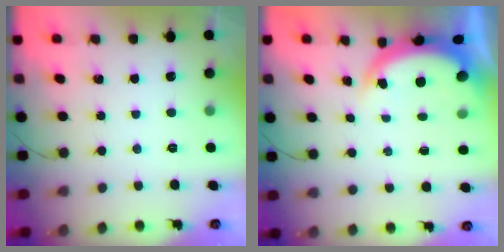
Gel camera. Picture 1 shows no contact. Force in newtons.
{"total": 4.0, "press": 3.9, "slide": 0.6}